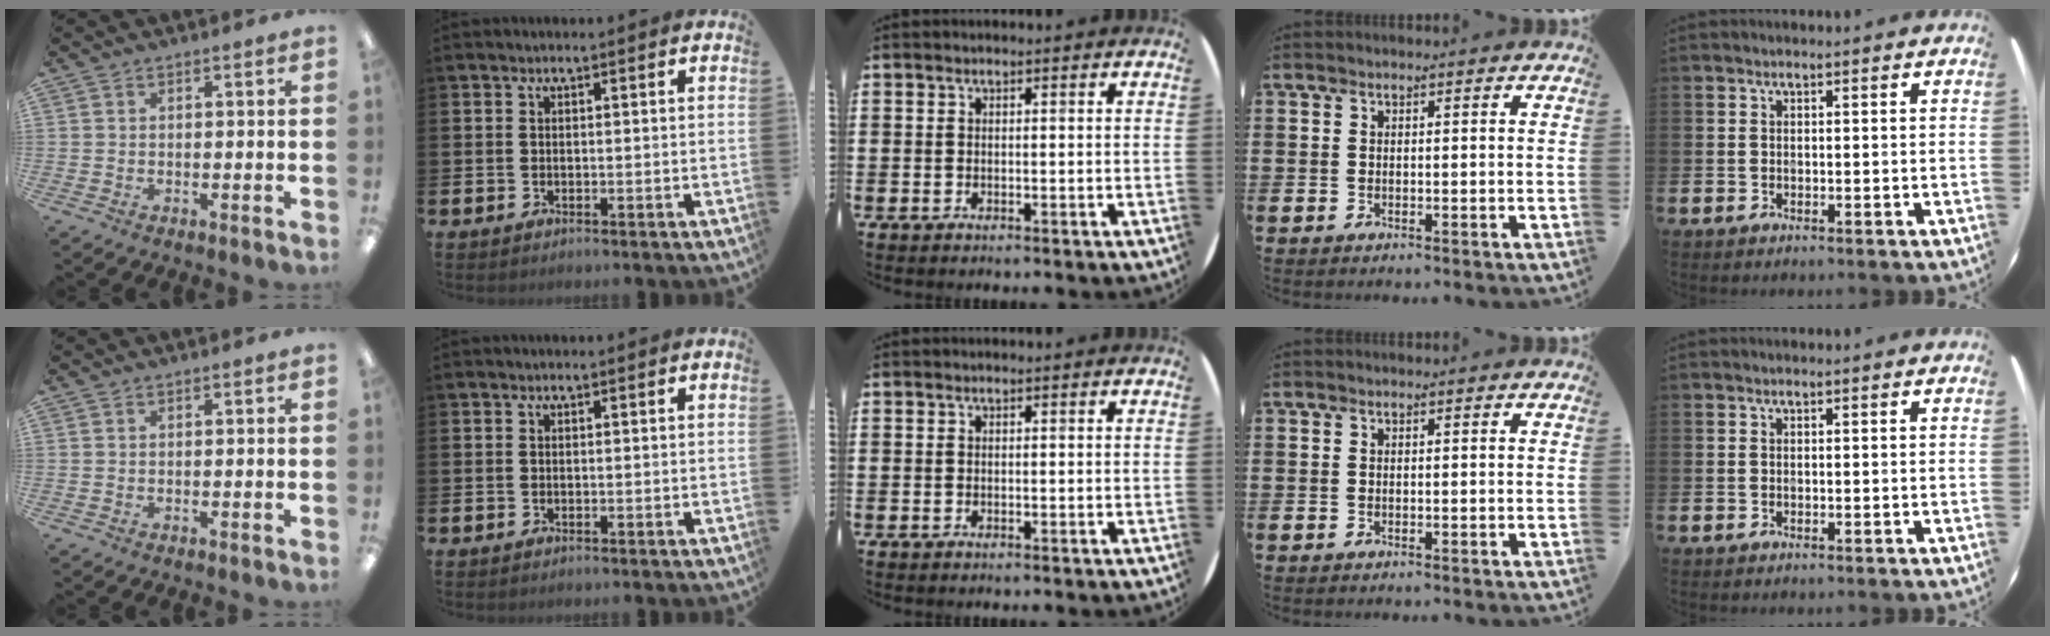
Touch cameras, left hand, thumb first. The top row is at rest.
{}